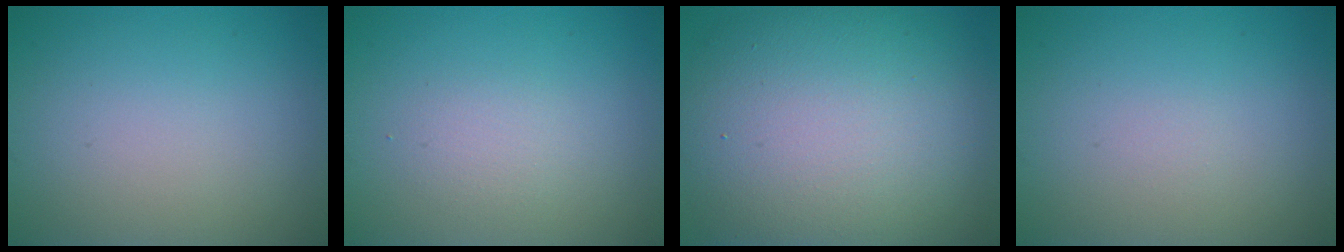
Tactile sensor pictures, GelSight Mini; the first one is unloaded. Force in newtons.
{"total": 1.4, "press": 1.4, "slide": 0.1}
{"total": 14.5, "press": 14.5, "slide": 0.5}
{"total": 0.0}